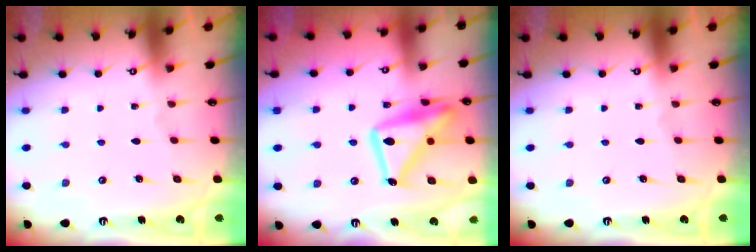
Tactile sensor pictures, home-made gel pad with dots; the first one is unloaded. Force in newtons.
{"total": 18.7, "press": 18.6, "slide": 1.5}
{"total": 0.0}